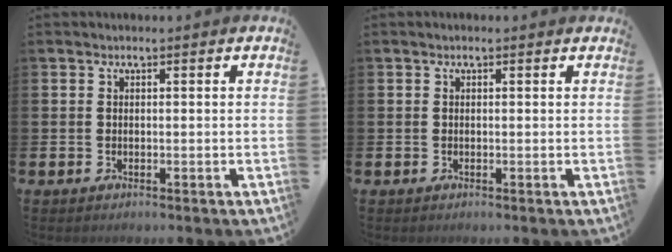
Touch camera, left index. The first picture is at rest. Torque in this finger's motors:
{"motor_torque": [1.13, -1.01, 0.44, 0.04]}